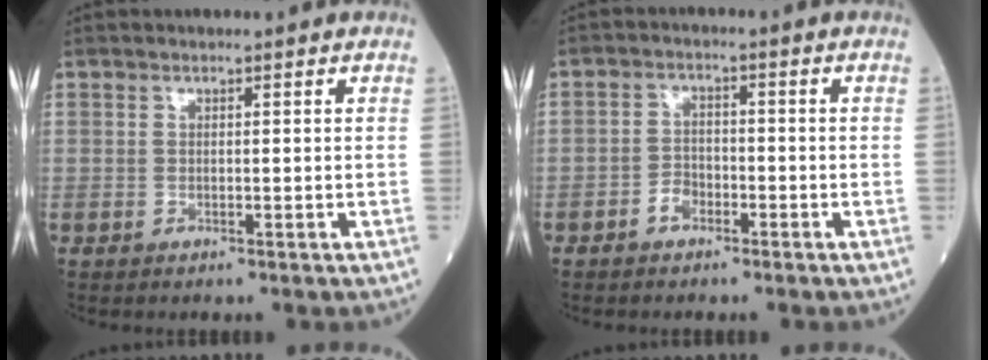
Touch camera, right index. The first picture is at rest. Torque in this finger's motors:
{"motor_torque": [0.02, -0.03, -0.13, -0.14]}